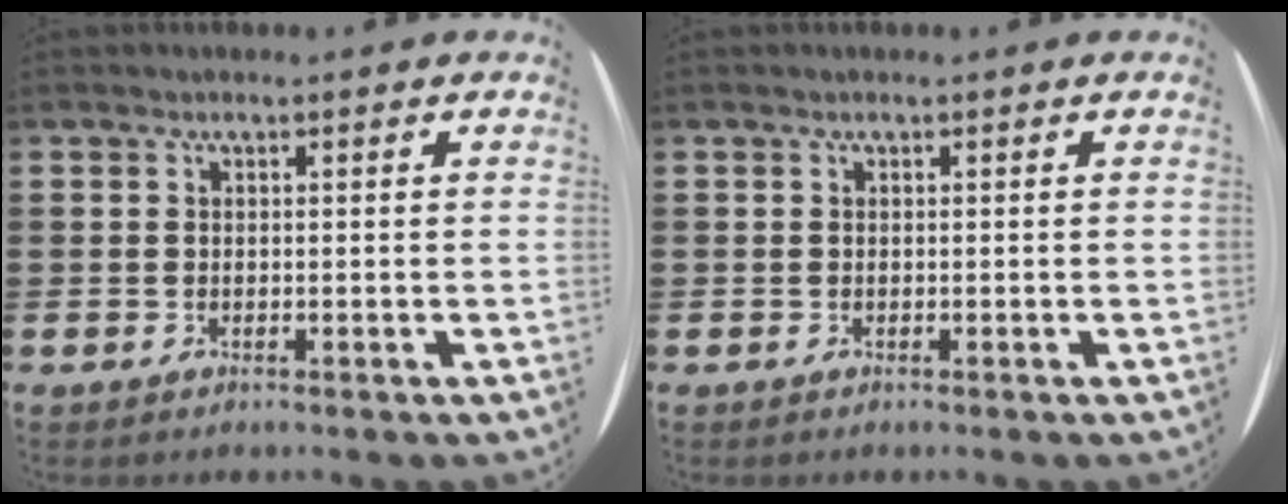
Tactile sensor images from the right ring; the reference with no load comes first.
{"total": 0.0}